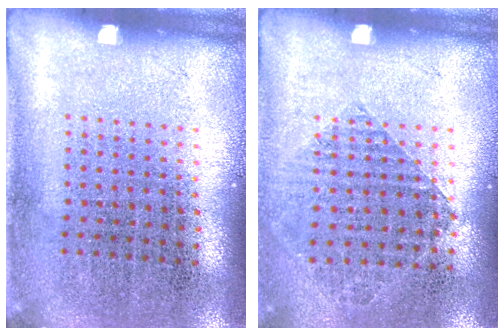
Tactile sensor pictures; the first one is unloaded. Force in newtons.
{"total": 0.9, "press": 0.9, "slide": 0.4}